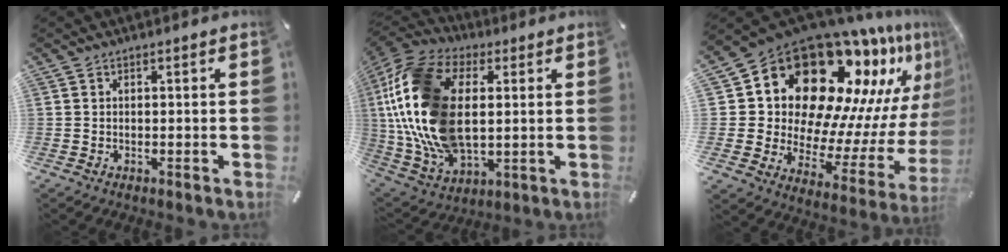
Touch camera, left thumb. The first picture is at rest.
{"total": 23.8, "force": [3.2, 15.4, 17.9], "torque": [-0.415, -0.003, 0.055]}
{"total": 22.6, "force": [14.2, 13.1, 11.8], "torque": [-0.167, -0.159, 0.262]}